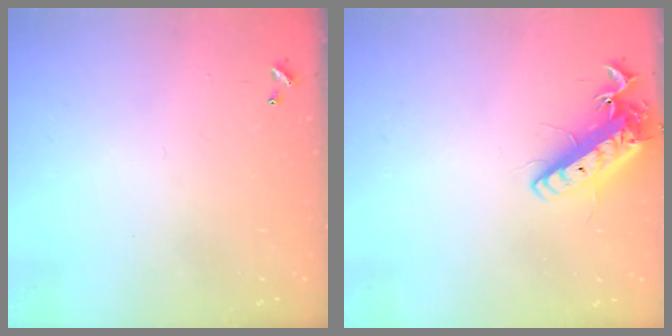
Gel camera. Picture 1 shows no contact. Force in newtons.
{"total": 14.5, "press": 14.2, "slide": 2.8}